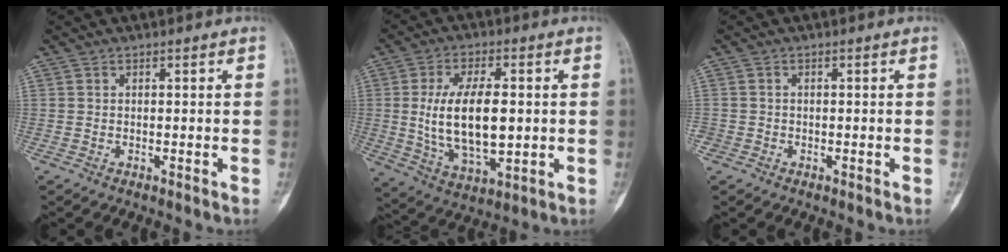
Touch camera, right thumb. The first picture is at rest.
{"total": 15.3, "force": [0.6, 7.6, 13.3], "torque": [-0.232, -0.008, 0.022]}
{"total": 1.0, "force": [-0.4, 0.9, 0.1], "torque": [0.004, 0.005, -0.010]}